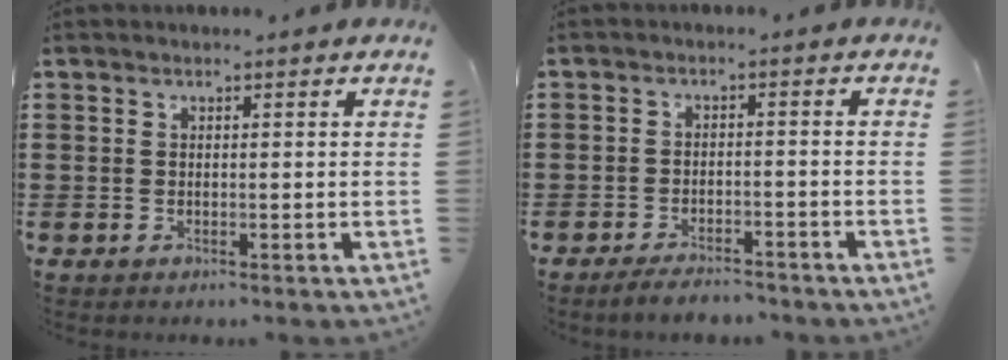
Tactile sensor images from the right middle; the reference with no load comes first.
{"total": 3.2, "force": [-3.1, 0.6, 0.5], "torque": [-0.011, 0.004, -0.064]}